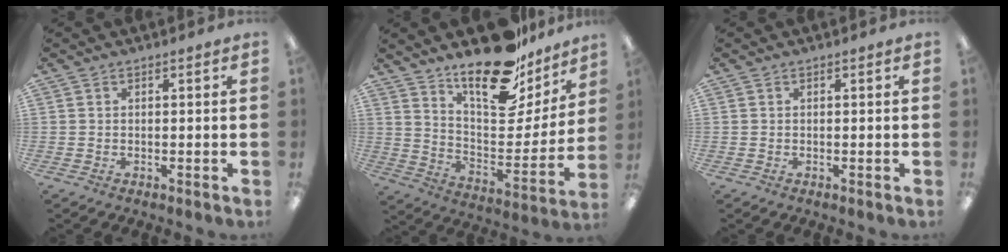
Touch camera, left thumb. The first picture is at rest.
{"total": 20.7, "force": [16.2, 7.7, 10.3], "torque": [-0.150, -0.122, 0.277]}
{"total": 0.0}